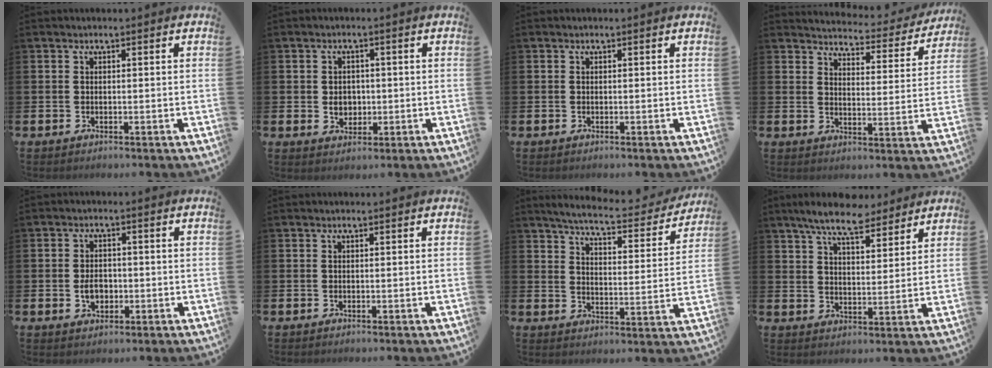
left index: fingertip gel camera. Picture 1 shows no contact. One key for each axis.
{"total": 2.7, "fx": 0.0, "fy": 2.3, "fz": 1.3, "tx": -0.007, "ty": 0.000, "tz": -0.009}
{"total": 0.0}
{"total": 3.6, "fx": 3.5, "fy": 0.5, "fz": 0.3, "tx": -0.021, "ty": -0.037, "tz": 0.054}
{"total": 3.1, "fx": -0.6, "fy": 2.3, "fz": 2.0, "tx": -0.024, "ty": -0.001, "tz": -0.017}
{"total": 0.0}
{"total": 6.0, "fx": 5.6, "fy": 0.5, "fz": 2.3, "tx": -0.064, "ty": -0.038, "tz": 0.091}
{"total": 8.4, "fx": 7.5, "fy": 2.0, "fz": 3.2, "tx": -0.068, "ty": -0.028, "tz": 0.134}